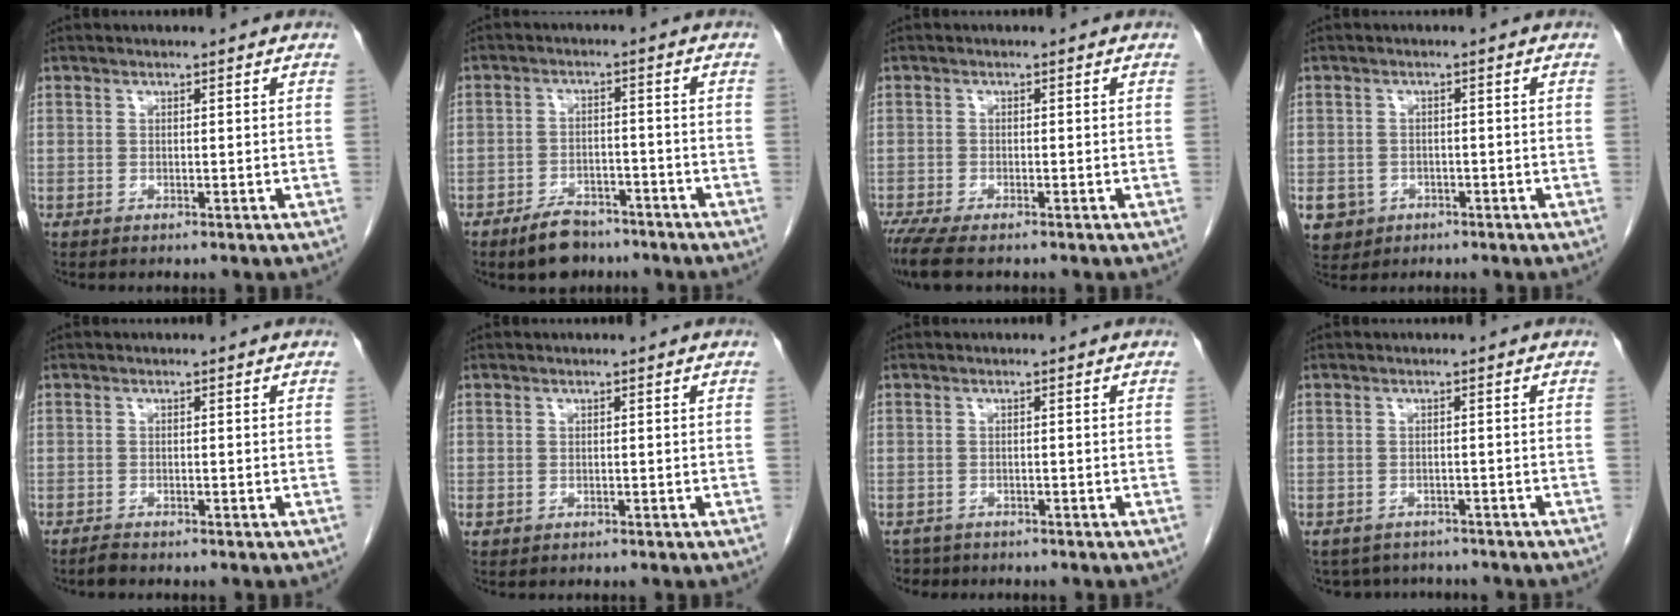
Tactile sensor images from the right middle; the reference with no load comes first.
{"total": 5.8, "force": [-4.5, 2.8, 2.3], "torque": [-0.047, 0.001, -0.071]}
{"total": 5.7, "force": [-4.4, 1.3, 3.4], "torque": [-0.063, -0.016, -0.075]}
{"total": 7.0, "force": [-3.1, 6.0, 1.8], "torque": [-0.050, 0.001, -0.044]}
{"total": 0.9, "force": [-0.9, 0.1, 0.3], "torque": [-0.014, -0.003, -0.018]}
{"total": 0.6, "force": [-0.1, 0.6, 0.3], "torque": [-0.008, 0.000, 0.001]}
{"total": 2.7, "force": [-2.3, 1.5, -0.2], "torque": [-0.002, 0.001, -0.039]}
{"total": 6.7, "force": [-5.9, 3.1, 1.0], "torque": [-0.010, 0.003, -0.073]}